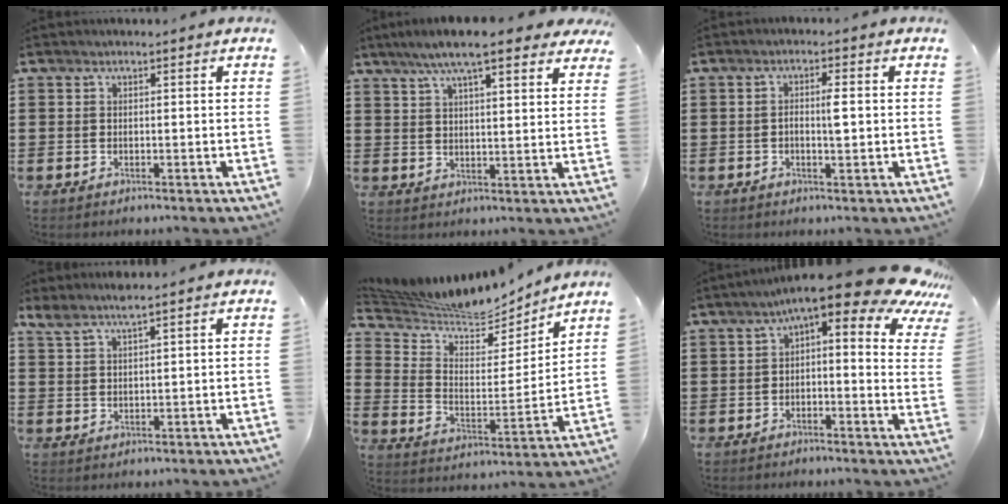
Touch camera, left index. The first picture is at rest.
{"total": 8.7, "force": [6.8, 1.4, 5.1], "torque": [-0.111, -0.010, 0.121]}
{"total": 2.8, "force": [0.0, 0.7, 2.7], "torque": [-0.051, 0.000, 0.000]}
{"total": 3.1, "force": [2.6, 0.0, 1.7], "torque": [-0.040, -0.001, 0.047]}
{"total": 7.4, "force": [7.1, 1.4, 1.5], "torque": [-0.069, -0.051, 0.122]}
{"total": 9.1, "force": [6.3, 1.2, 6.5], "torque": [-0.114, -0.039, 0.100]}